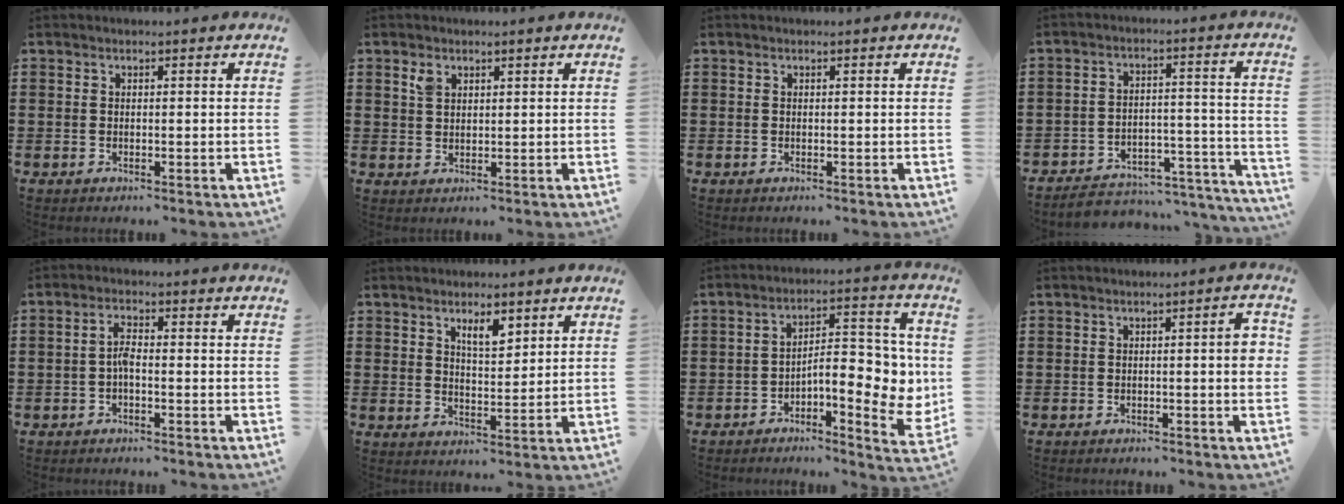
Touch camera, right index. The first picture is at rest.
{"total": 1.8, "force": [1.3, 1.0, 0.9], "torque": [-0.022, 0.002, 0.024]}
{"total": 0.0}
{"total": 4.5, "force": [-4.2, 1.2, 1.0], "torque": [-0.019, 0.007, -0.086]}
{"total": 2.6, "force": [-0.8, 0.8, 2.4], "torque": [-0.052, -0.001, -0.018]}
{"total": 3.8, "force": [2.6, 1.3, 2.5], "torque": [-0.039, -0.001, 0.042]}
{"total": 9.5, "force": [-1.2, 4.1, 8.5], "torque": [-0.110, -0.015, -0.026]}
{"total": 2.8, "force": [-0.6, 0.5, 2.7], "torque": [-0.035, -0.001, -0.014]}